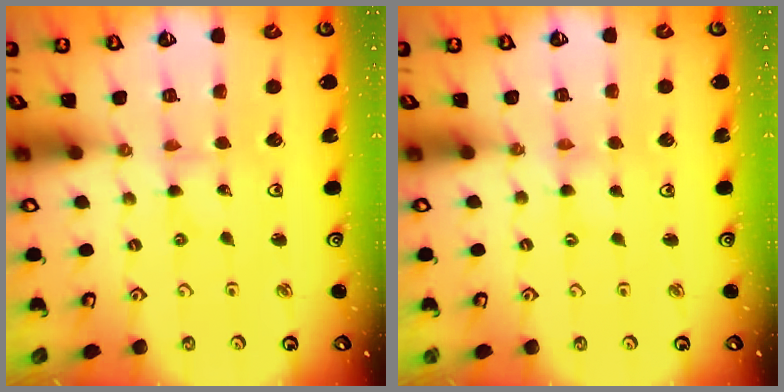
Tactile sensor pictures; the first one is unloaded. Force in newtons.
{"total": 0.5, "press": 0.5, "slide": 0.1}